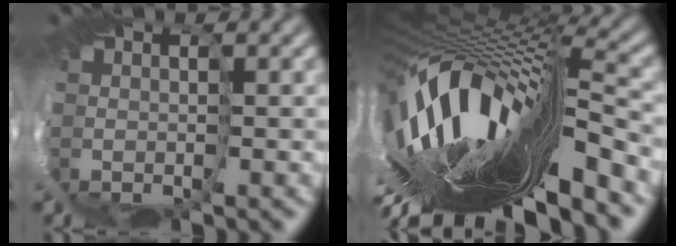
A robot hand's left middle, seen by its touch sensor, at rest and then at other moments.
{"total": 15.9, "force": [-6.5, 6.4, 13.1], "torque": [-0.258, -0.027, -0.123]}